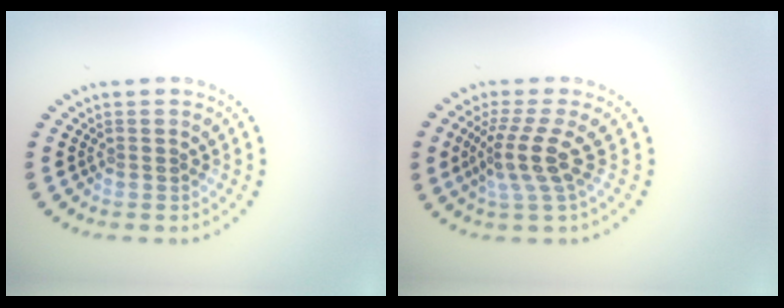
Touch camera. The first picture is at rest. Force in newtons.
{"total": 3.6, "press": 2.7, "slide": 2.4}